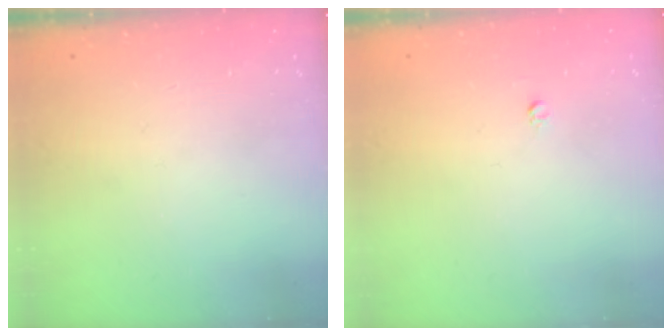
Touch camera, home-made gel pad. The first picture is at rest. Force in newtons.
{"total": 2.5, "press": 2.5, "slide": 0.2}